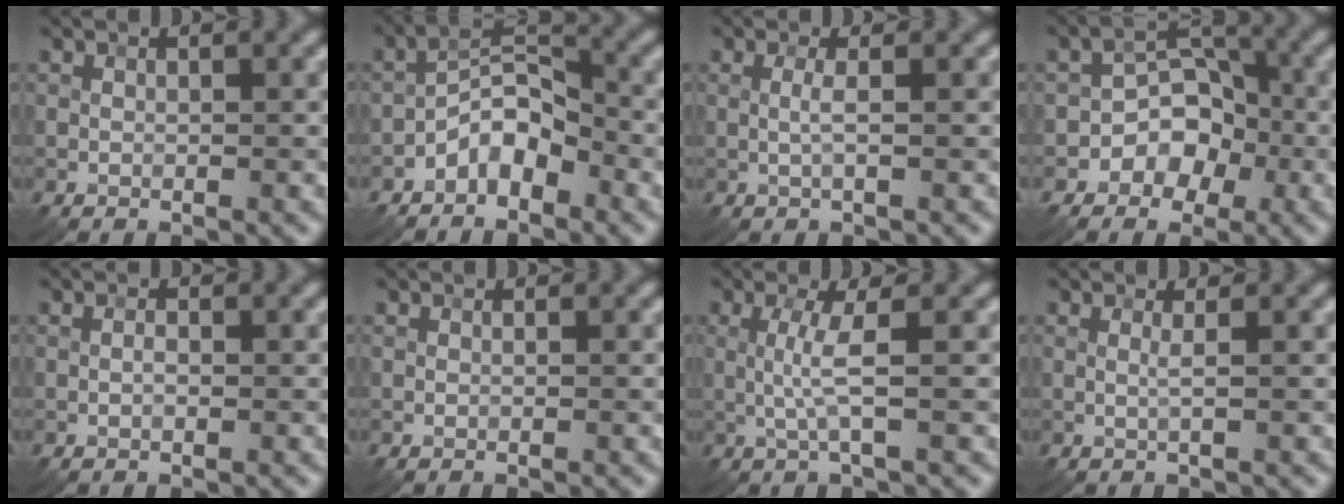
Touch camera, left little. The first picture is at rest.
{"total": 4.3, "force": [-2.4, 2.1, 2.8], "torque": [-0.039, 0.022, -0.049]}
{"total": 1.2, "force": [0.0, 0.1, 1.2], "torque": [-0.025, 0.001, -0.001]}
{"total": 4.5, "force": [-1.9, 3.4, 2.2], "torque": [-0.007, 0.009, -0.042]}
{"total": 0.8, "force": [-0.1, 0.4, 0.7], "torque": [-0.007, -0.003, -0.001]}
{"total": 0.0}
{"total": 2.7, "force": [0.0, 0.1, 2.7], "torque": [-0.061, 0.000, -0.001]}
{"total": 0.8, "force": [0.1, 0.1, 0.8], "torque": [-0.015, 0.001, -0.003]}